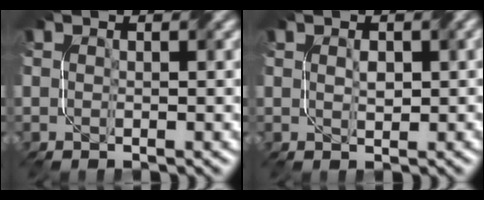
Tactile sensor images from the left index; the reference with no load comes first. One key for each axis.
{"total": 1.5, "fx": 0.3, "fy": 0.7, "fz": 1.3, "tx": -0.020, "ty": 0.000, "tz": 0.010}